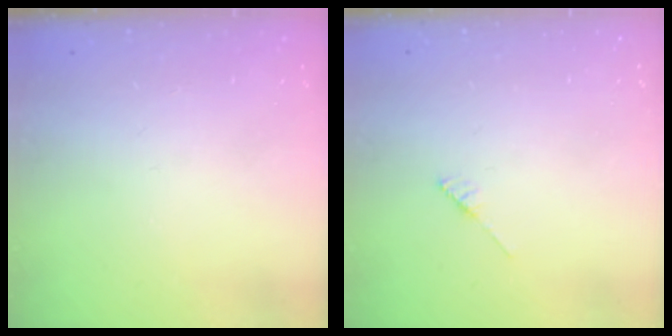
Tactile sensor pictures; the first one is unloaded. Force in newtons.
{"total": 2.2, "press": 2.2, "slide": 0.2}